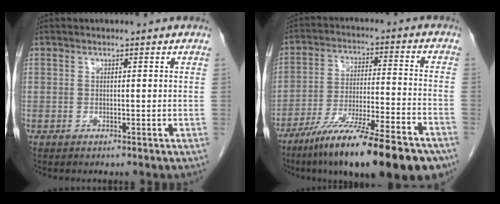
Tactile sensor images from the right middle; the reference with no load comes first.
{"total": 20.7, "force": [-15.1, 2.2, 14.1], "torque": [-0.181, -0.025, -0.245]}